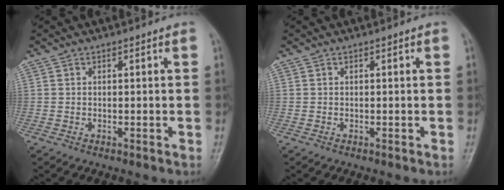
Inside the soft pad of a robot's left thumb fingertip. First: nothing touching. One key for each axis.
{"total": 0.0}